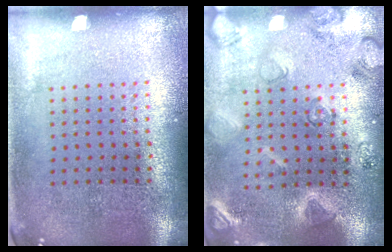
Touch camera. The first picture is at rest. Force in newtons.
{"total": 2.5, "press": 2.5, "slide": 0.1}